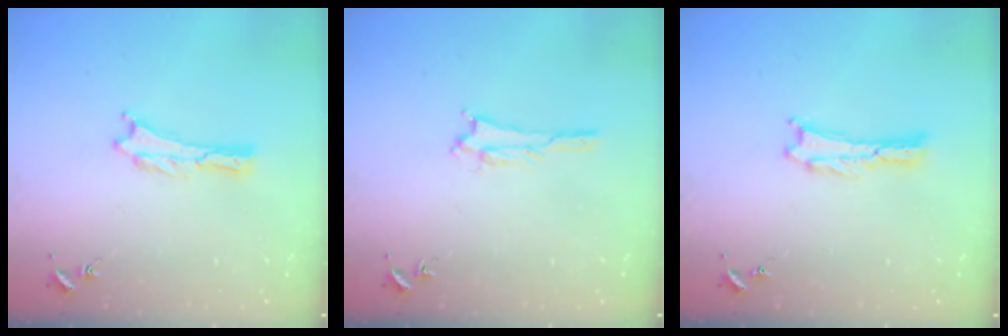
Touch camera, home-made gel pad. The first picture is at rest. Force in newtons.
{"total": 1.1, "press": 1.1, "slide": 0.2}
{"total": 0.0}